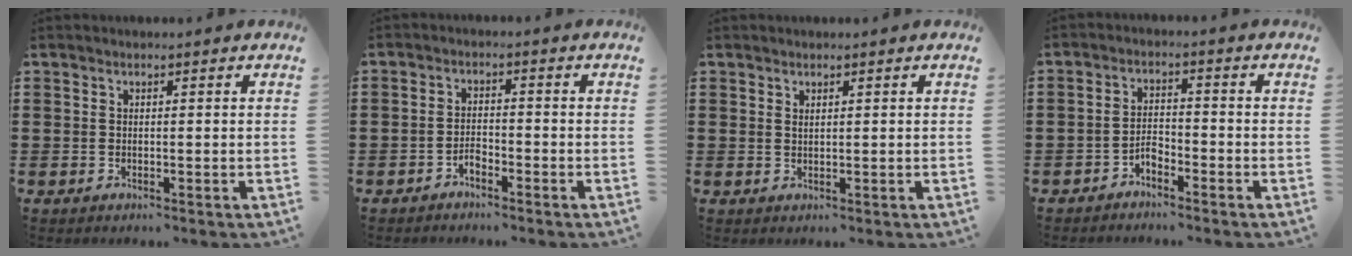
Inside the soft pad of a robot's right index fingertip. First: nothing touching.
{"total": 2.2, "force": [-1.8, 0.9, 0.9], "torque": [-0.023, 0.004, -0.037]}
{"total": 0.6, "force": [0.5, 0.2, 0.3], "torque": [-0.007, 0.001, 0.010]}
{"total": 2.7, "force": [-2.1, 1.1, 1.2], "torque": [-0.028, 0.009, -0.044]}